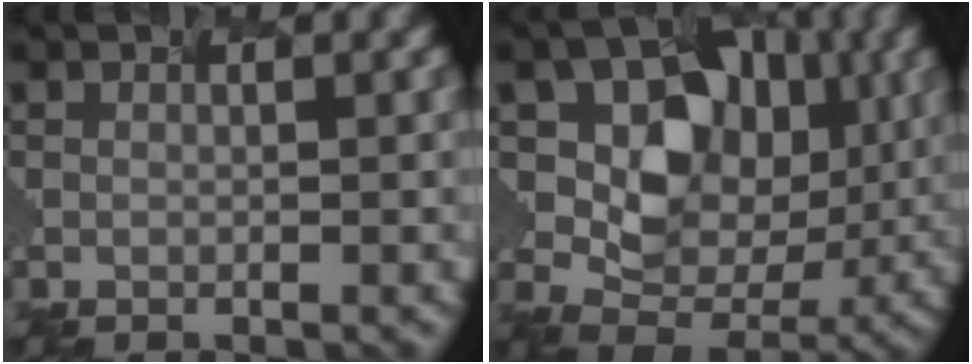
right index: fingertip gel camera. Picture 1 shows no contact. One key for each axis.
{"total": 8.3, "fx": 1.4, "fy": 6.6, "fz": 4.8, "tx": -0.102, "ty": -0.018, "tz": 0.032}